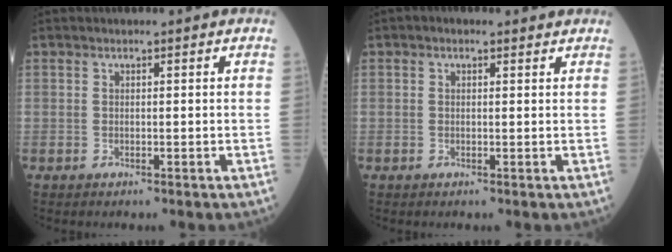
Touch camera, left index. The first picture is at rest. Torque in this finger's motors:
{"motor_torque": [0.41, -0.53, -0.05, 0.00]}